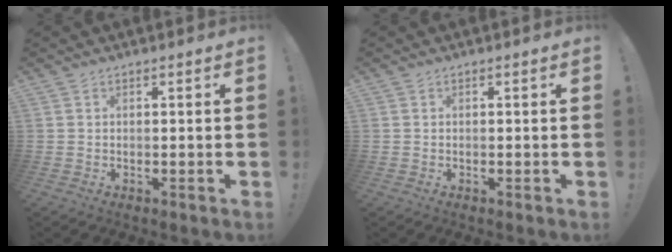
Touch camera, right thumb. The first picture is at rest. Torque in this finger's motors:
{"motor_torque": [0.05, -0.04, -0.41, 0.08, 0.10]}